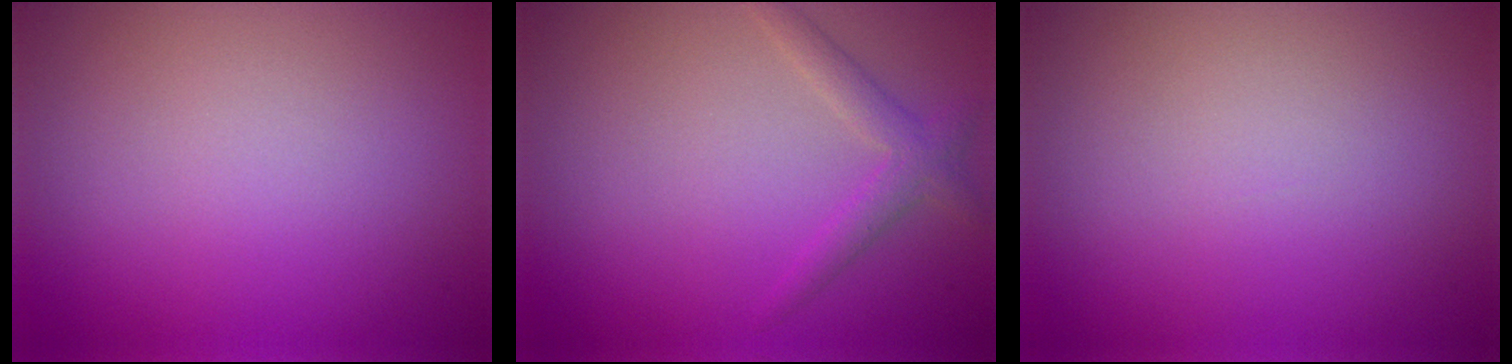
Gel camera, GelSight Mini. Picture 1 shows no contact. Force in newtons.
{"total": 2.0, "press": 2.0, "slide": 0.1}
{"total": 0.0}